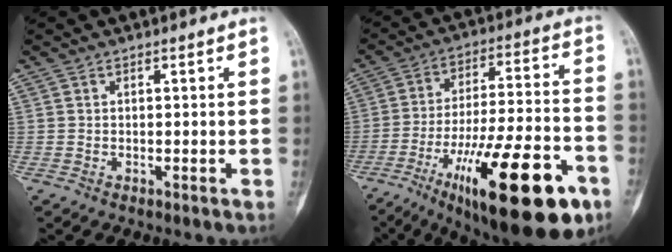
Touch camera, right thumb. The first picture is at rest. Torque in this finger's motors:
{"motor_torque": [2.15, 2.38, 1.39, -1.38, 0.28]}